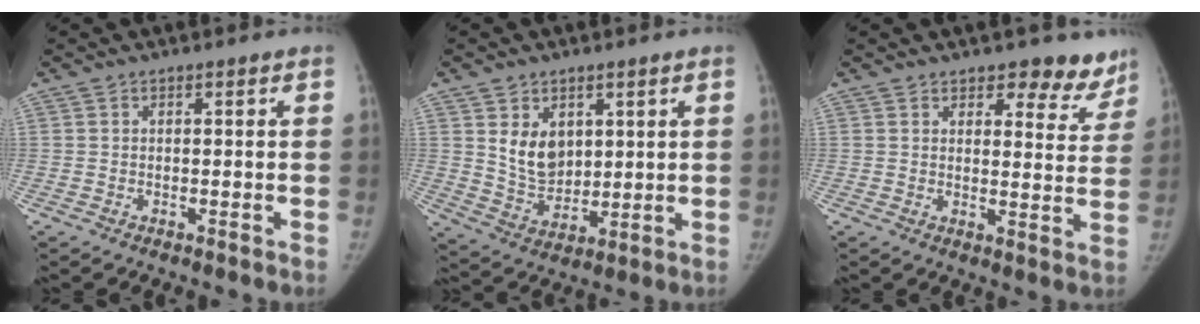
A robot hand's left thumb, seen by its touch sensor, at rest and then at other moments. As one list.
[{"total": 9.5, "force": [3.5, 7.1, 5.4], "torque": [-0.061, -0.033, 0.081]}, {"total": 8.7, "force": [7.3, 4.1, 2.3], "torque": [0.025, -0.045, 0.077]}]